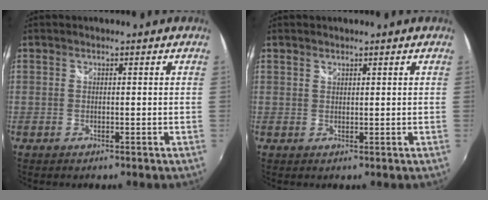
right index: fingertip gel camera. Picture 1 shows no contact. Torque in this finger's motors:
{"motor_torque": [-0.19, -0.13, -0.04, 0.00]}